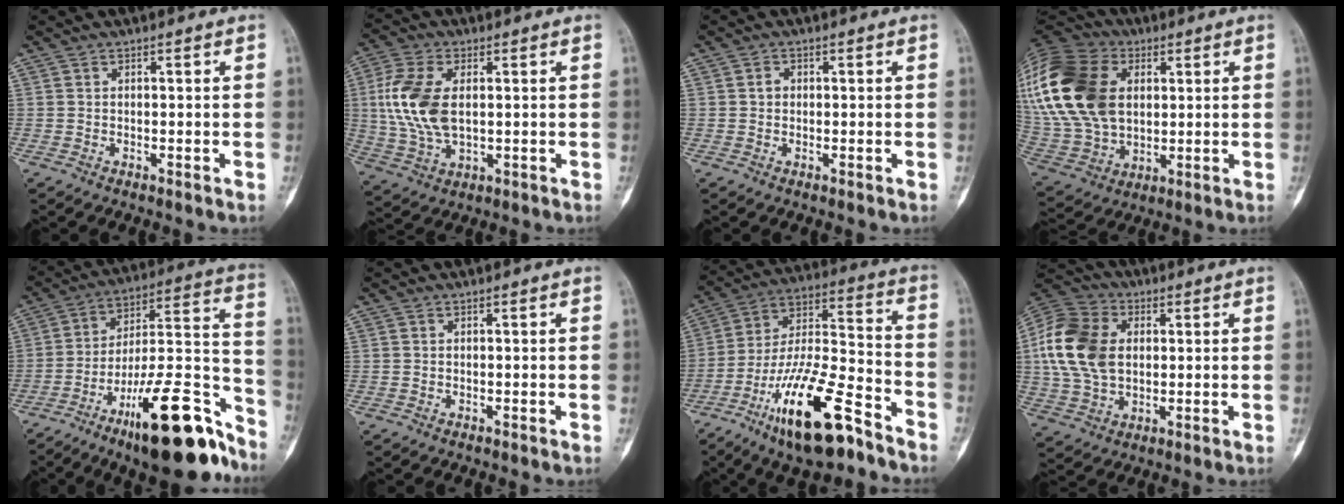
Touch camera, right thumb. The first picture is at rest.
{"total": 12.9, "force": [1.5, 7.3, 10.6], "torque": [-0.231, -0.002, 0.031]}
{"total": 1.3, "force": [0.1, 1.1, 0.6], "torque": [-0.003, 0.005, -0.001]}
{"total": 31.0, "force": [7.1, 21.6, 21.1], "torque": [-0.480, 0.034, 0.142]}
{"total": 24.5, "force": [-15.4, 6.8, 17.8], "torque": [-0.219, 0.102, -0.243]}
{"total": 0.0}
{"total": 21.0, "force": [-12.8, 6.3, 15.4], "torque": [-0.295, 0.075, -0.227]}
{"total": 16.2, "force": [2.2, 11.3, 11.5], "torque": [-0.219, 0.009, 0.036]}